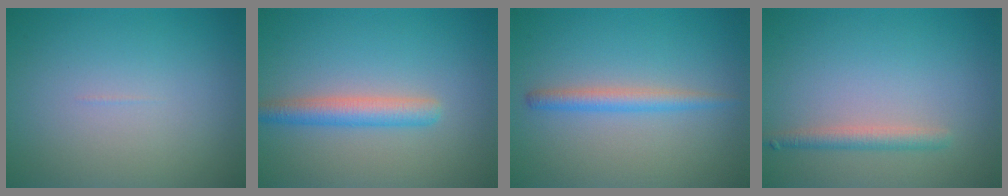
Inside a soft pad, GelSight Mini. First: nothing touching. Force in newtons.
{"total": 3.0, "press": 3.0, "slide": 0.1}
{"total": 2.1, "press": 2.1, "slide": 0.1}
{"total": 1.8, "press": 1.8, "slide": 0.1}